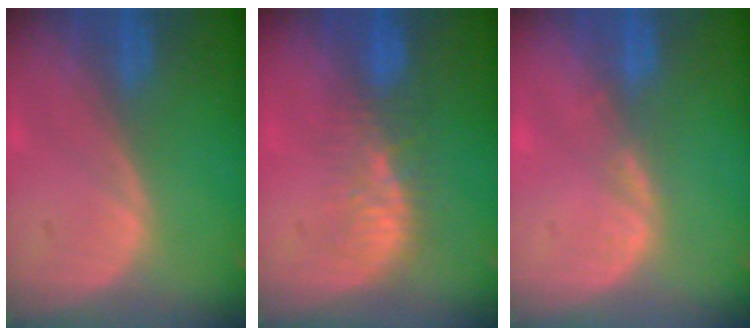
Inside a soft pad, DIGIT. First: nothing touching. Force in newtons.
{"total": 5.3, "press": 4.8, "slide": 2.2}
{"total": 1.9, "press": 1.5, "slide": 1.1}